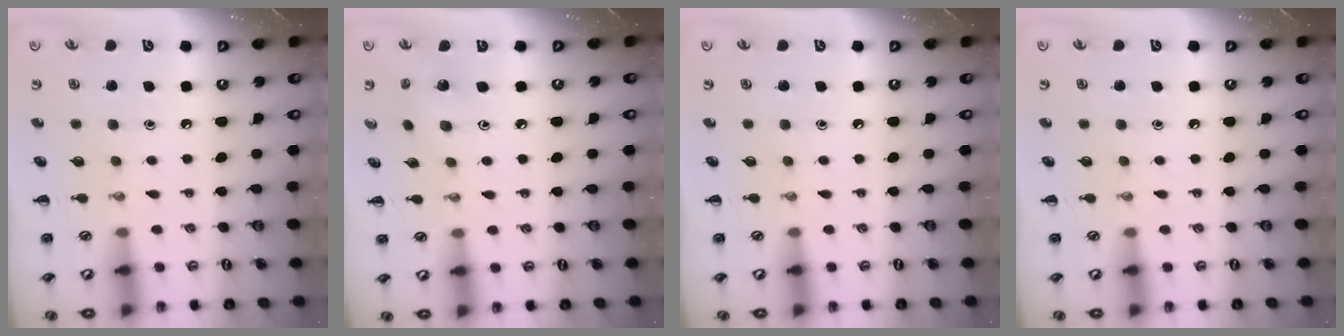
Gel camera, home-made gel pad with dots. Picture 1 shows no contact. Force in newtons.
{"total": 2.2, "press": 2.1, "slide": 0.7}
{"total": 0.0}
{"total": 0.0}